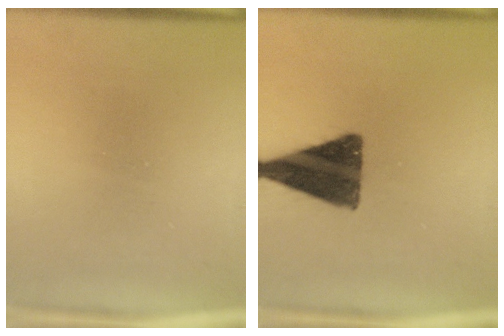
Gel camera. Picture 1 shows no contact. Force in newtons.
{"total": 14.2}